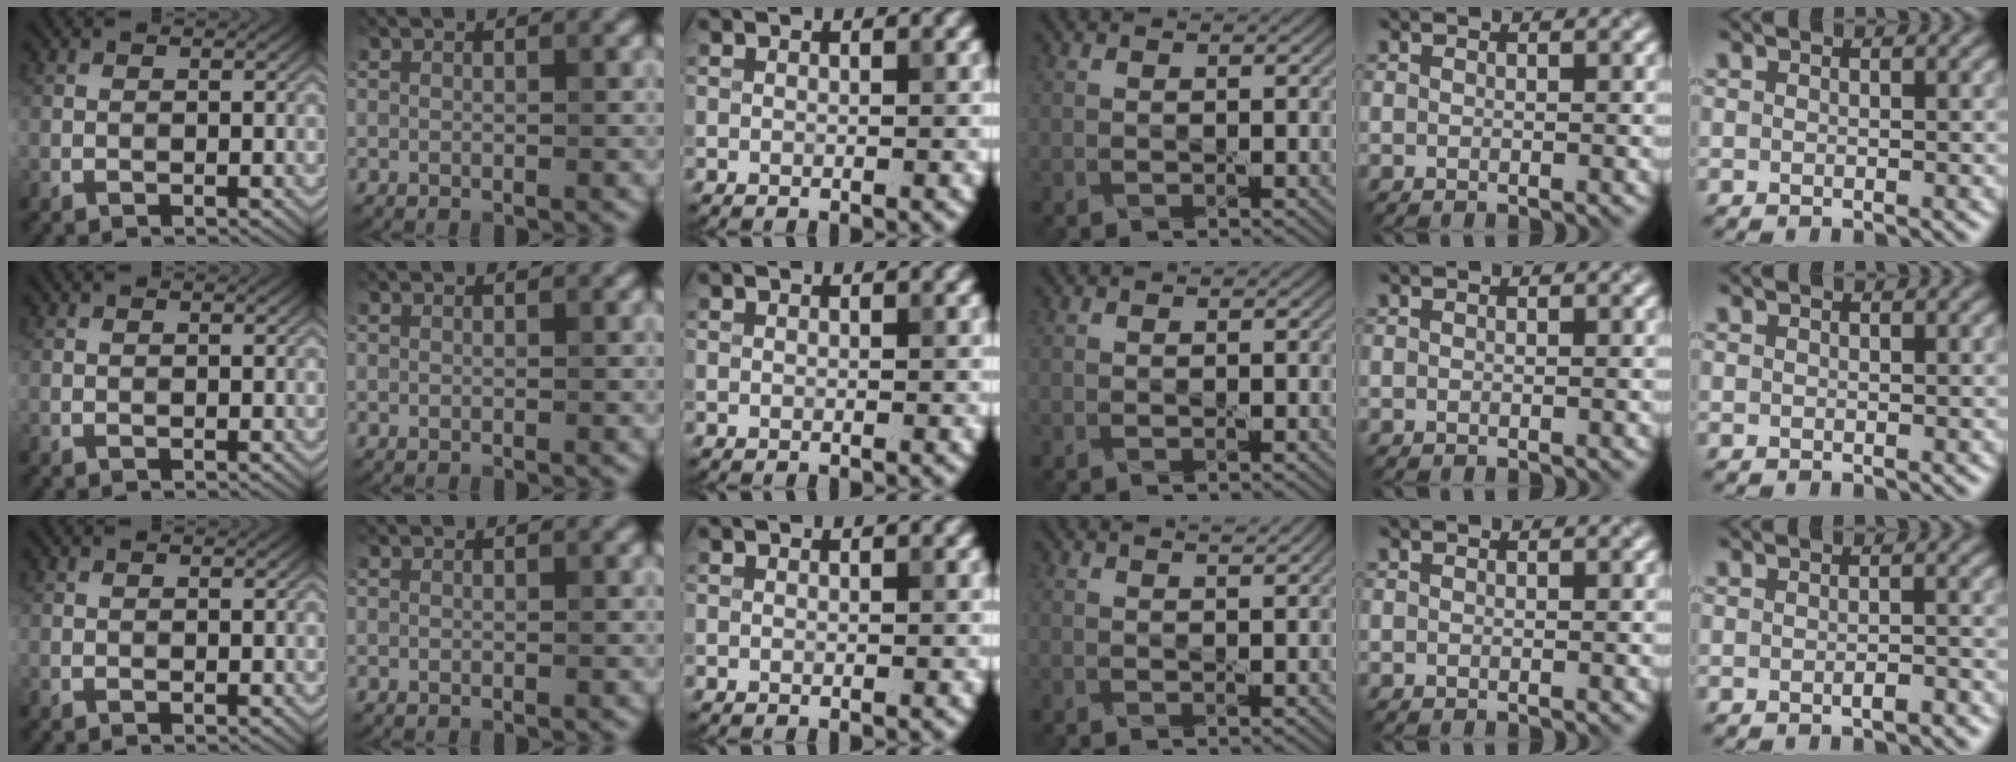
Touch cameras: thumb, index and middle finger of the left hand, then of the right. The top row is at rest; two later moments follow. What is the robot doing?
{"motion": "pour", "object": "sugar"}